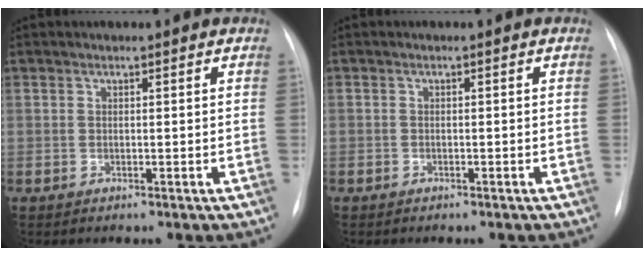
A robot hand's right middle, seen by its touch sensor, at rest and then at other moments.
{"total": 0.8, "force": [-0.6, 0.5, 0.1], "torque": [-0.005, 0.003, -0.008]}